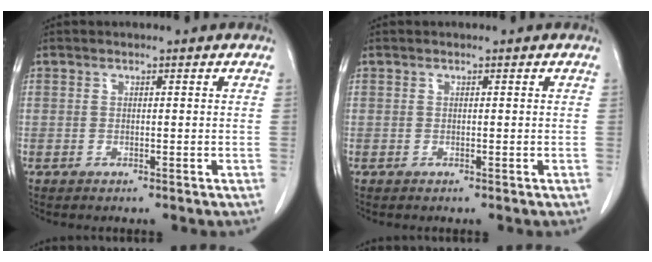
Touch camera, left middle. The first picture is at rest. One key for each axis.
{"total": 0.0}